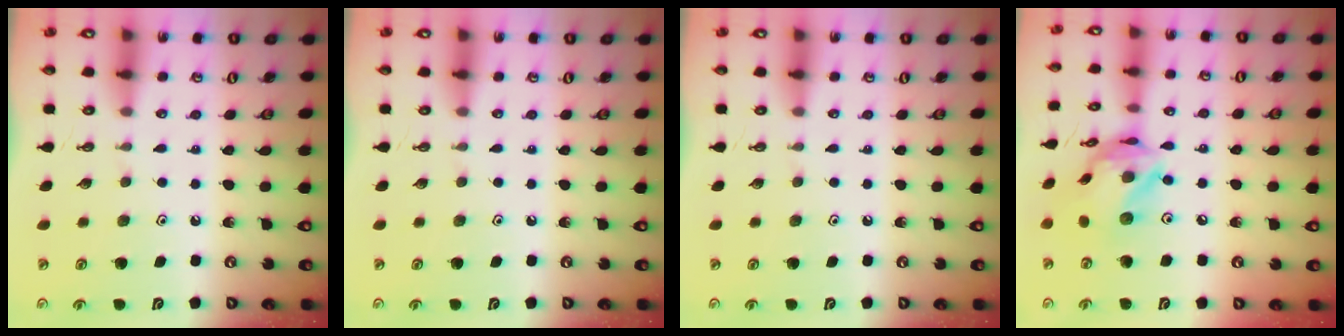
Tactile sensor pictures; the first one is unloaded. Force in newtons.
{"total": 0.0}
{"total": 0.0}
{"total": 16.4, "press": 16.3, "slide": 1.7}